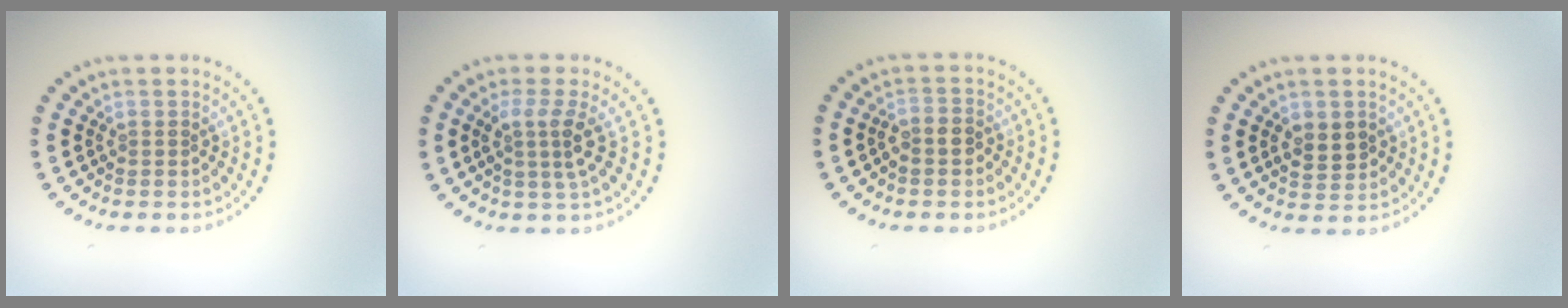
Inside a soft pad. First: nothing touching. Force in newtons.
{"total": 2.7, "press": 2.0, "slide": 1.8}
{"total": 1.5, "press": 1.3, "slide": 0.8}
{"total": 2.4, "press": 2.4, "slide": 0.2}